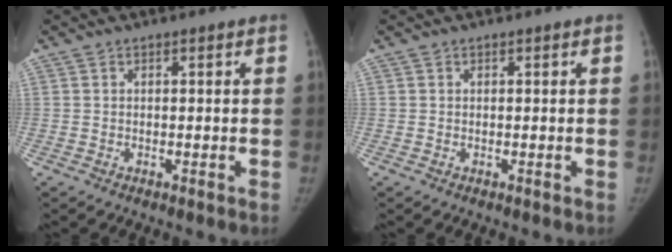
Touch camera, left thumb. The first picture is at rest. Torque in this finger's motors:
{"motor_torque": [0.01, 0.01, 0.10, -0.11, 0.02]}